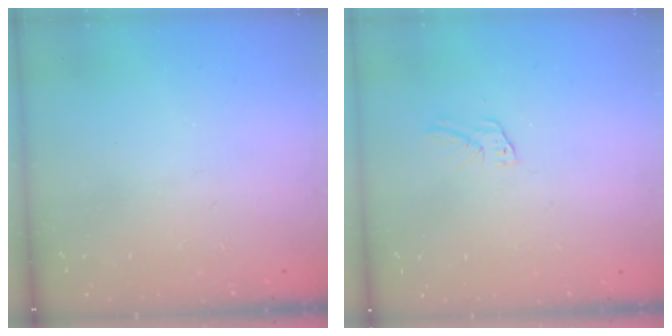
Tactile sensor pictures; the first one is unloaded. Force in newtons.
{"total": 5.6, "press": 5.6, "slide": 0.5}